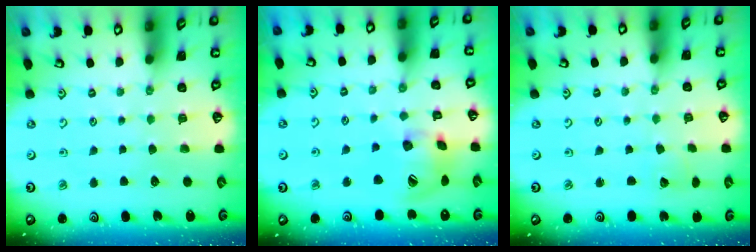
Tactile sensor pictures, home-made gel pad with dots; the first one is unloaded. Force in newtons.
{"total": 16.7, "press": 16.5, "slide": 2.3}
{"total": 2.3, "press": 2.3, "slide": 0.1}